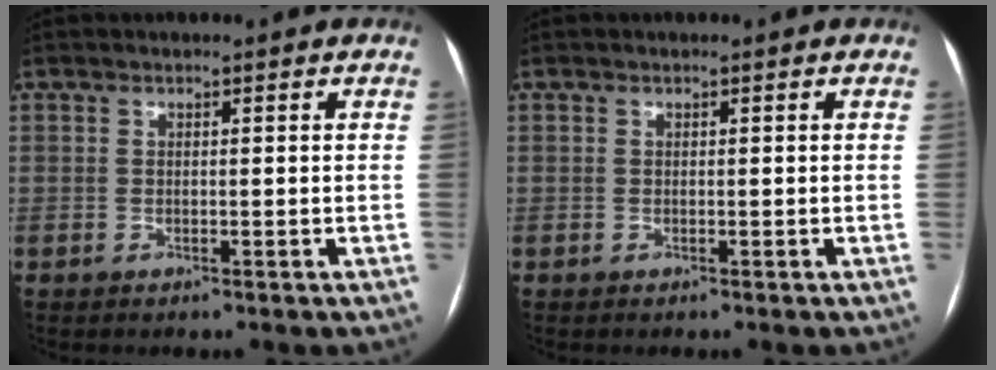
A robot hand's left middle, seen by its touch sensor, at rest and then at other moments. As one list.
[{"total": 0.0}]